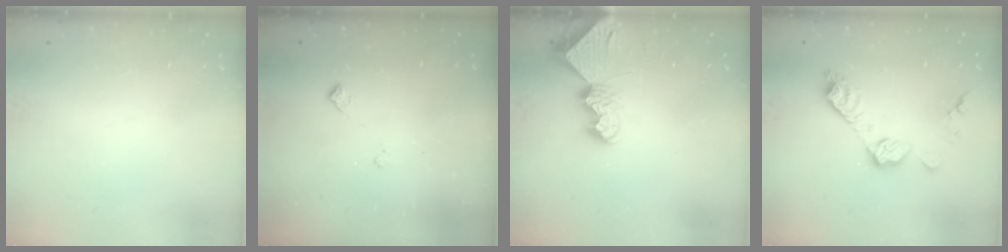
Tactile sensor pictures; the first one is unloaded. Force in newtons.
{"total": 6.6, "press": 6.5, "slide": 0.9}
{"total": 8.0, "press": 7.9, "slide": 0.8}
{"total": 11.4, "press": 11.4, "slide": 0.5}